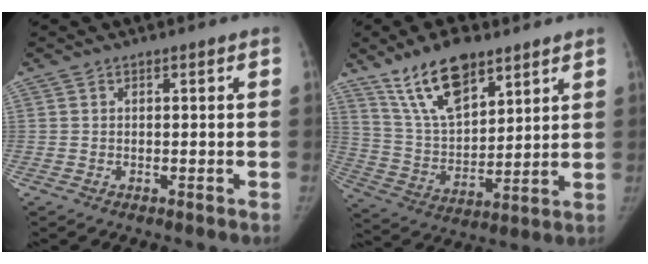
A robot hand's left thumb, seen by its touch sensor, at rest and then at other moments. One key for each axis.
{"total": 15.9, "fx": 10.6, "fy": 6.9, "fz": 9.6, "tx": -0.143, "ty": -0.049, "tz": 0.204}